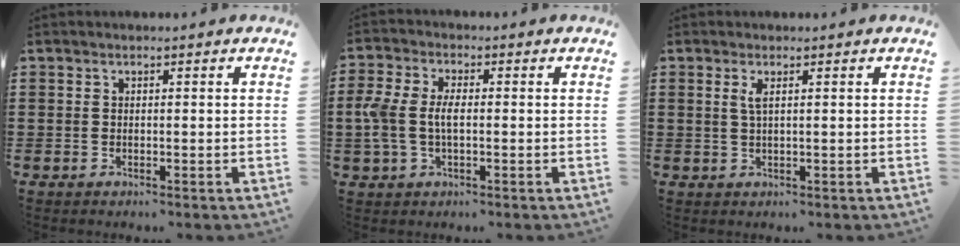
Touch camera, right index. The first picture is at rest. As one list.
[{"total": 5.3, "force": [-0.4, 2.9, 4.4], "torque": [-0.113, -0.003, -0.016]}, {"total": 1.6, "force": [0.6, 0.2, 1.5], "torque": [-0.032, 0.001, 0.009]}]